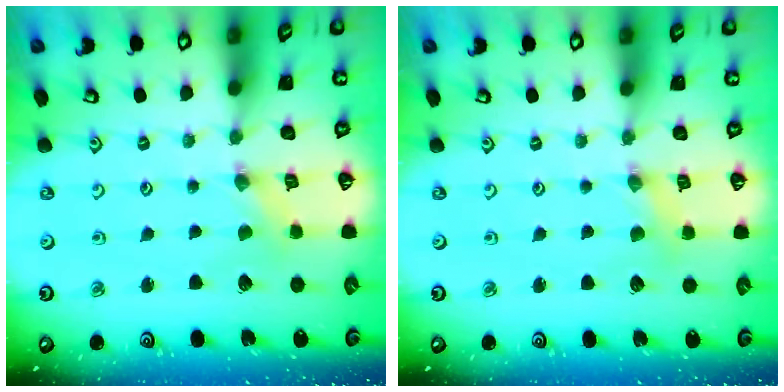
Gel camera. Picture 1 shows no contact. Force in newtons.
{"total": 1.6, "press": 1.6, "slide": 0.2}